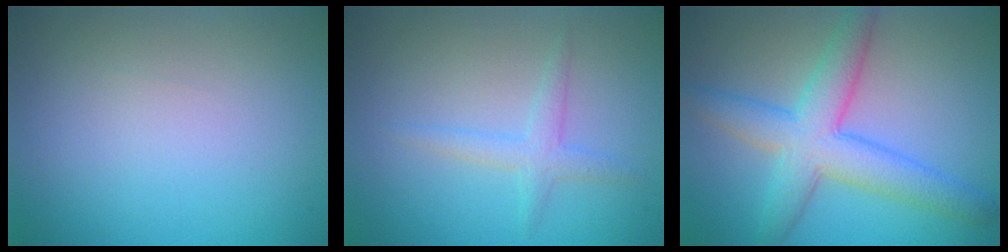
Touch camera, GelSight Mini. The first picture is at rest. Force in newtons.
{"total": 1.8, "press": 1.8, "slide": 0.1}
{"total": 6.1, "press": 6.1, "slide": 0.2}